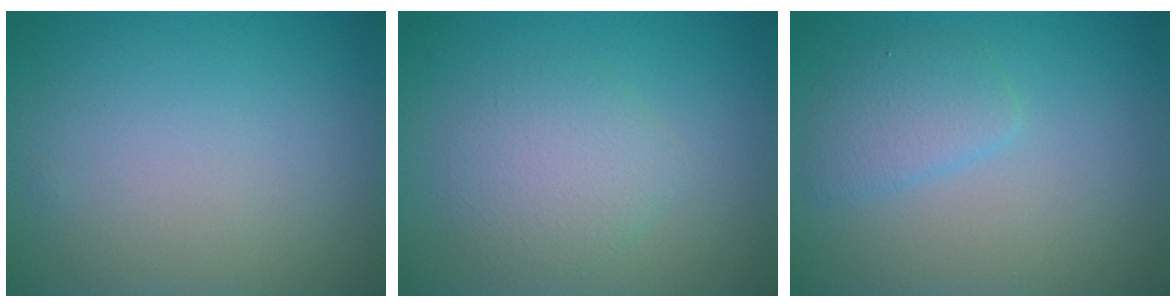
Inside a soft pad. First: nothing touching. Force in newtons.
{"total": 3.0, "press": 3.0, "slide": 0.1}
{"total": 2.2, "press": 2.2, "slide": 0.1}